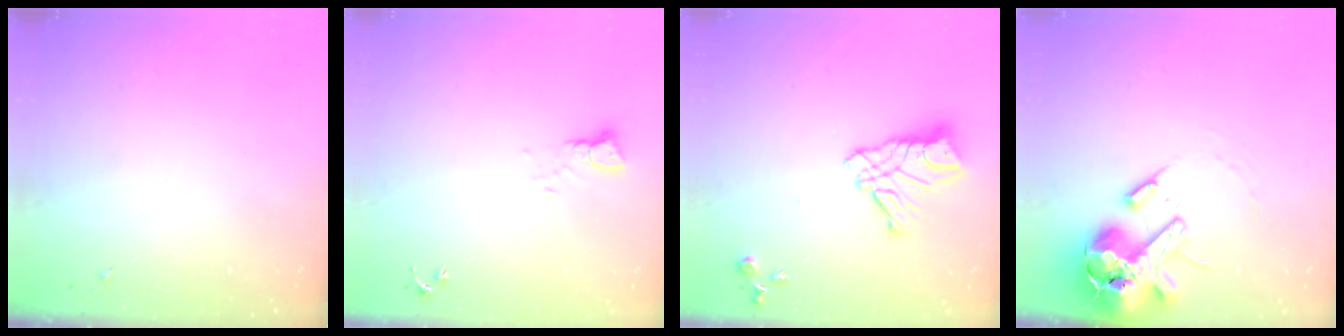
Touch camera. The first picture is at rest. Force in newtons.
{"total": 3.1, "press": 3.1, "slide": 0.2}
{"total": 12.8, "press": 12.7, "slide": 1.0}
{"total": 16.2, "press": 16.0, "slide": 2.7}